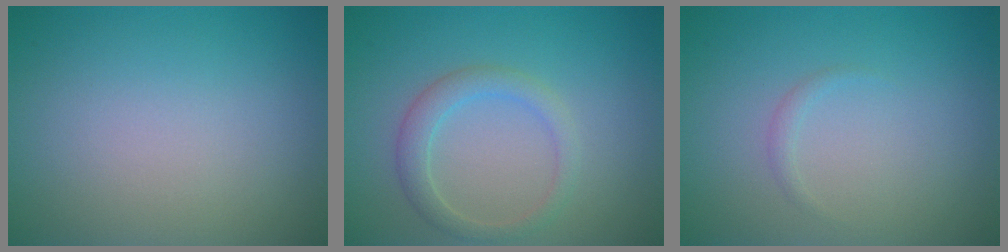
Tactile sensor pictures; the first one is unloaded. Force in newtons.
{"total": 2.4, "press": 2.4, "slide": 0.1}
{"total": 0.6, "press": 0.6, "slide": 0.0}